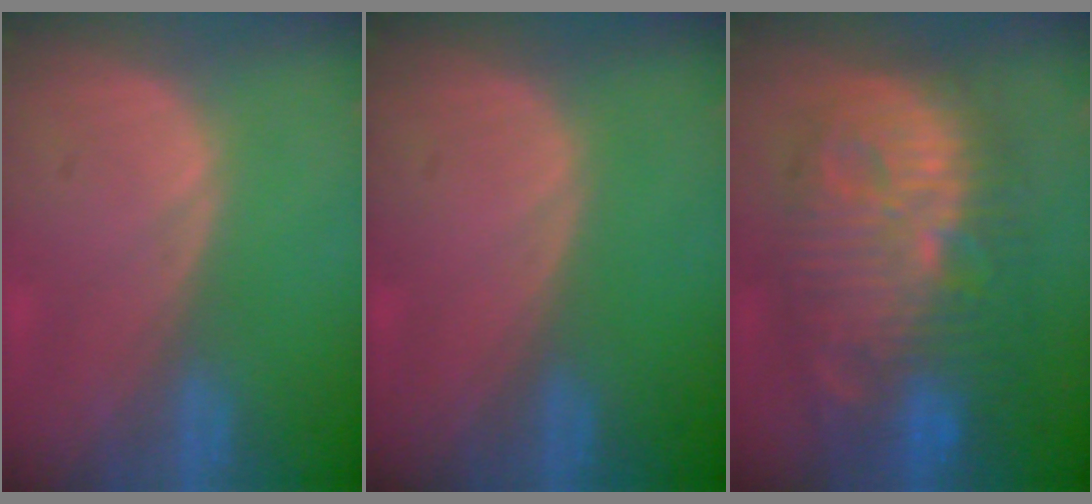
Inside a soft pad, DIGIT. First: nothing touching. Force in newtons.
{"total": 0.0}
{"total": 13.3, "press": 13.2, "slide": 1.3}